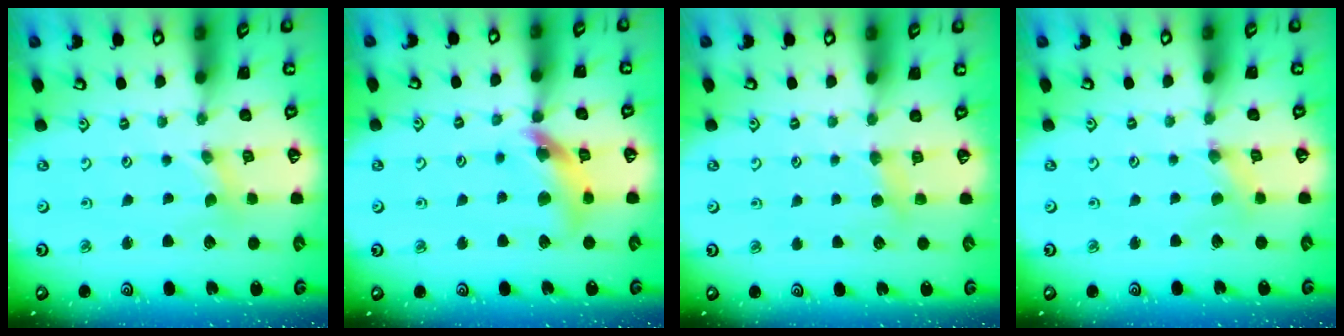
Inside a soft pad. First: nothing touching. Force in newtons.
{"total": 13.3, "press": 13.2, "slide": 1.6}
{"total": 5.9, "press": 5.9, "slide": 0.7}
{"total": 0.0}